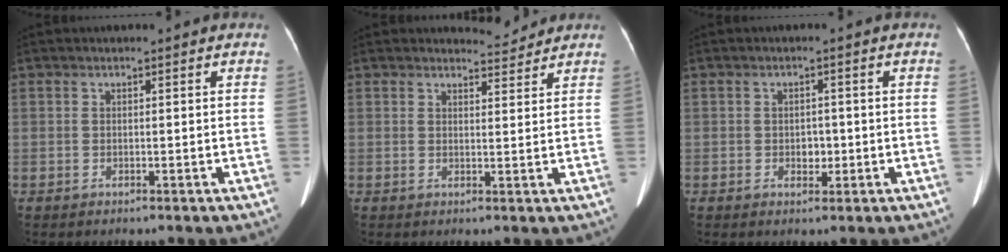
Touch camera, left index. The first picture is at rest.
{"total": 2.6, "force": [2.5, 0.2, -0.5], "torque": [0.000, -0.011, 0.037]}
{"total": 2.1, "force": [-0.5, 1.5, 1.3], "torque": [-0.019, 0.003, -0.005]}